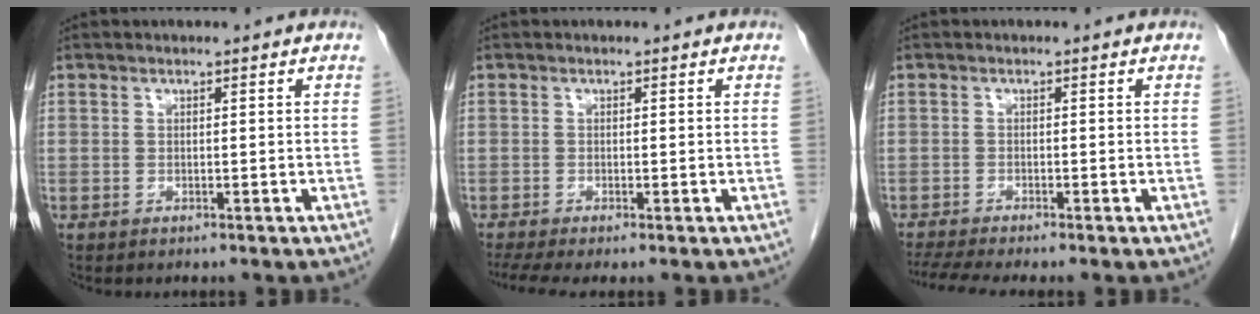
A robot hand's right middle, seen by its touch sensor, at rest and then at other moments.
{"total": 3.6, "force": [-2.5, 0.4, 2.6], "torque": [-0.049, -0.011, -0.046]}
{"total": 5.3, "force": [-4.5, -0.5, 2.8], "torque": [-0.048, -0.010, -0.076]}